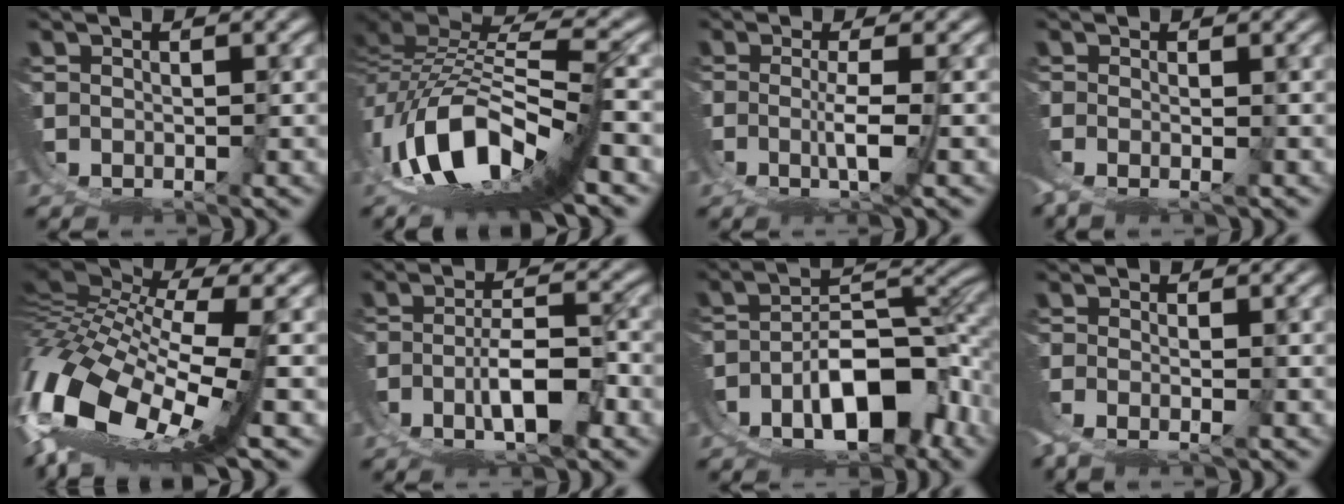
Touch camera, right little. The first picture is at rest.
{"total": 14.2, "force": [0.8, 7.4, 12.1], "torque": [-0.226, -0.030, 0.029]}
{"total": 3.8, "force": [0.8, 0.0, 3.7], "torque": [-0.065, -0.015, 0.025]}
{"total": 2.4, "force": [-1.1, 0.7, 2.1], "torque": [-0.042, -0.010, -0.010]}
{"total": 14.7, "force": [0.7, 8.1, 12.3], "torque": [-0.261, -0.033, 0.030]}
{"total": 6.9, "force": [-1.1, 3.5, 5.9], "torque": [-0.096, -0.023, -0.004]}
{"total": 12.8, "force": [-3.6, 8.8, 8.5], "torque": [-0.159, -0.028, -0.048]}
{"total": 2.7, "force": [-1.2, 0.6, 2.4], "torque": [-0.050, -0.014, -0.009]}